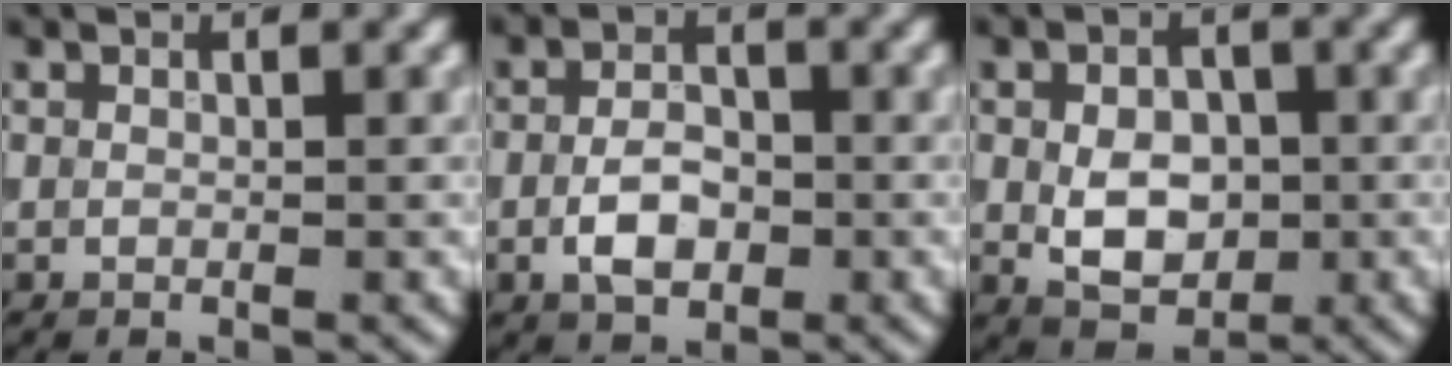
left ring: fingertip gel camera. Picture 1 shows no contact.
{"total": 3.5, "force": [-0.9, 2.1, 2.7], "torque": [-0.048, 0.002, -0.019]}
{"total": 4.7, "force": [-0.4, 3.3, 3.4], "torque": [-0.058, -0.005, -0.005]}